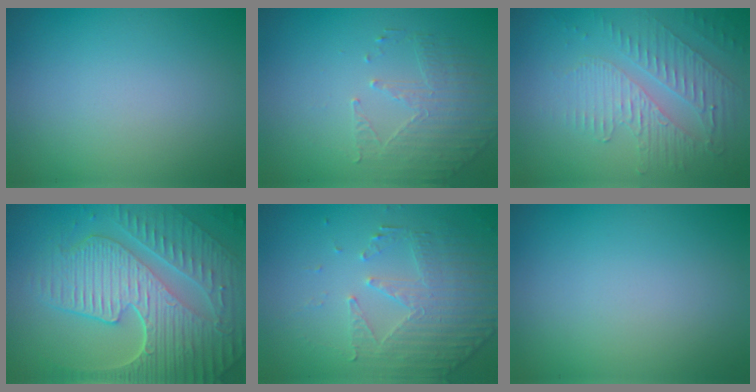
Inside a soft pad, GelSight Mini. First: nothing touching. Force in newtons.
{"total": 1.9, "press": 1.5, "slide": 1.2}
{"total": 4.3, "press": 3.1, "slide": 2.9}
{"total": 9.9, "press": 6.5, "slide": 7.4}
{"total": 4.7, "press": 3.5, "slide": 3.2}
{"total": 0.0}